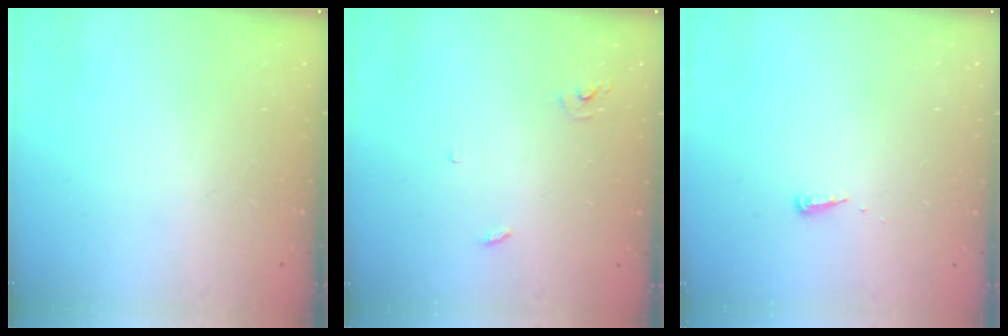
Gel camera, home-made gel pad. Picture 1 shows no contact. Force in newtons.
{"total": 2.9, "press": 2.9, "slide": 0.2}
{"total": 3.9, "press": 3.9, "slide": 0.4}